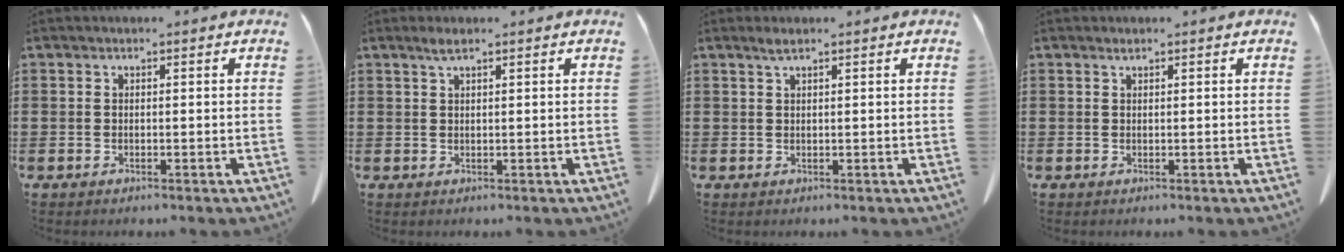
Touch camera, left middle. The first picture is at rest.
{"total": 1.6, "force": [1.0, 0.1, 1.2], "torque": [-0.026, 0.000, 0.018]}
{"total": 1.3, "force": [0.8, 0.0, 0.9], "torque": [-0.020, 0.000, 0.016]}
{"total": 0.6, "force": [0.4, 0.1, 0.4], "torque": [-0.009, -0.001, 0.008]}